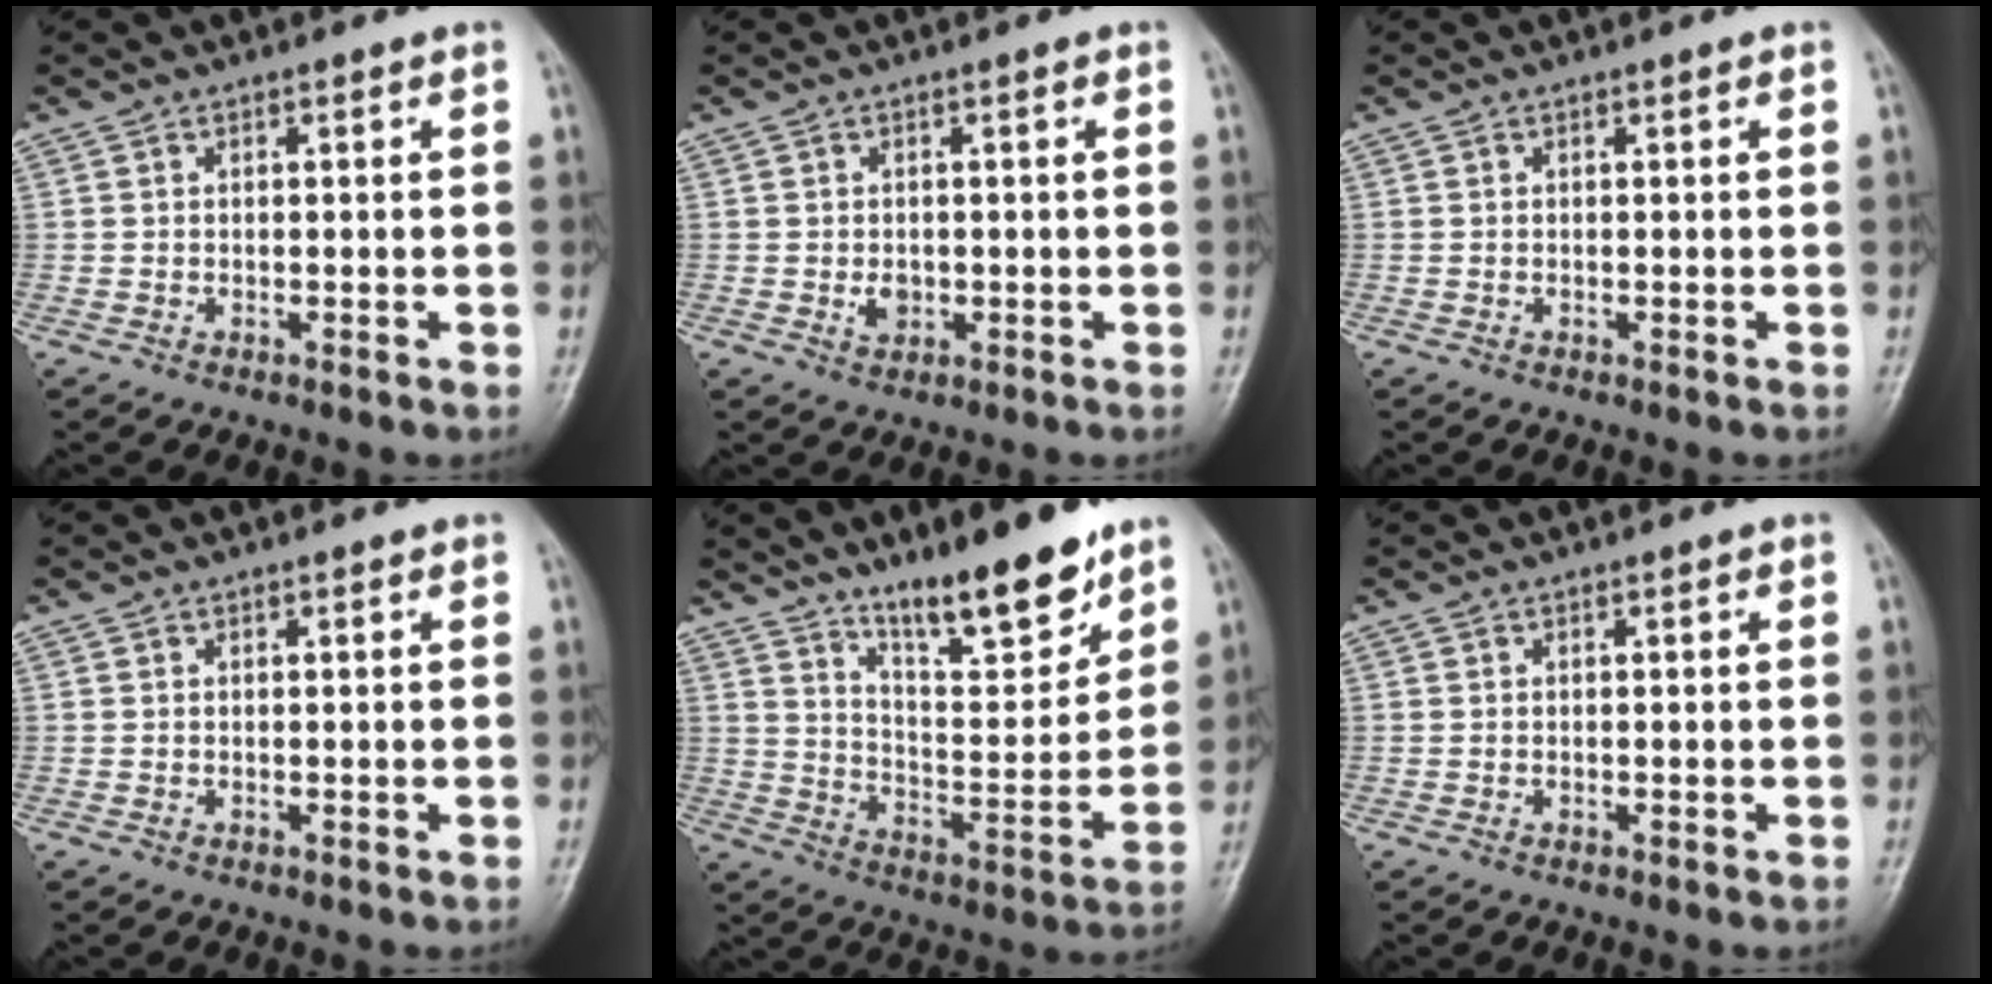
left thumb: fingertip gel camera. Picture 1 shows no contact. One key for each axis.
{"total": 2.3, "fx": -0.2, "fy": 1.8, "fz": 1.5, "tx": -0.016, "ty": -0.001, "tz": -0.002}
{"total": 0.0}
{"total": 0.0}
{"total": 15.6, "fx": 11.6, "fy": 3.9, "fz": 9.7, "tx": -0.121, "ty": -0.085, "tz": 0.196}
{"total": 0.0}